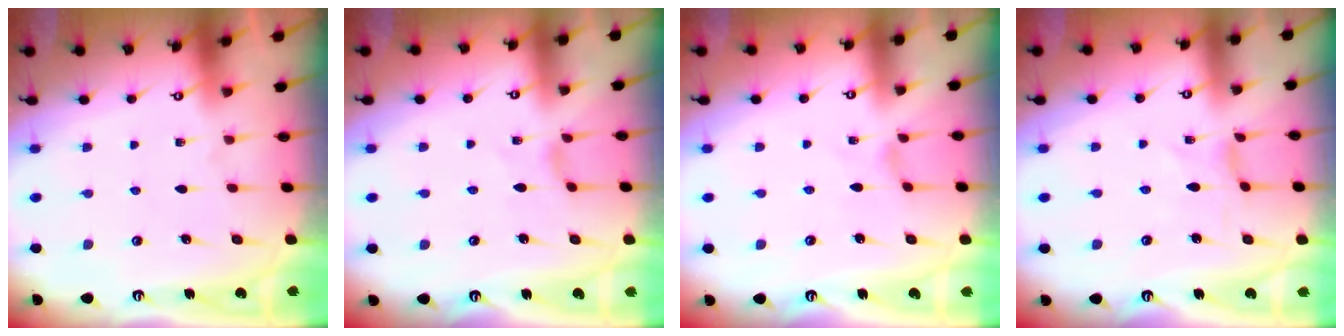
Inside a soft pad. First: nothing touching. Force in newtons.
{"total": 0.7, "press": 0.6, "slide": 0.3}
{"total": 0.0}
{"total": 0.0}